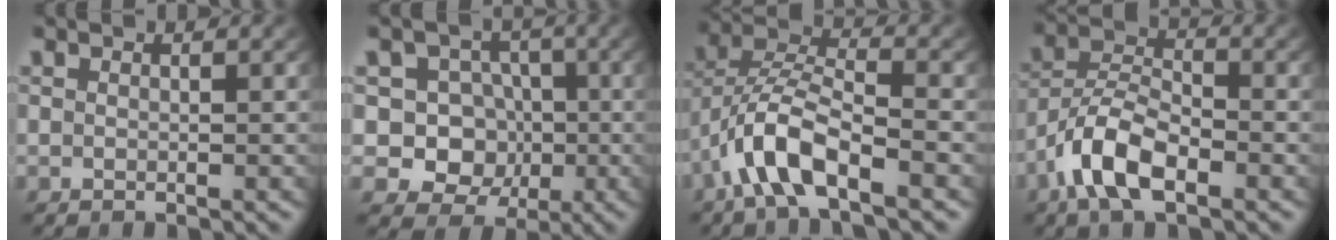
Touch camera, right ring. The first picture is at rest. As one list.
[{"total": 12.2, "force": [-1.2, 11.4, 4.1], "torque": [-0.124, -0.061, -0.015]}, {"total": 6.3, "force": [-1.3, 3.9, 4.7], "torque": [-0.112, -0.010, -0.027]}, {"total": 5.7, "force": [-2.8, 3.1, 3.9], "torque": [-0.081, -0.015, -0.049]}]